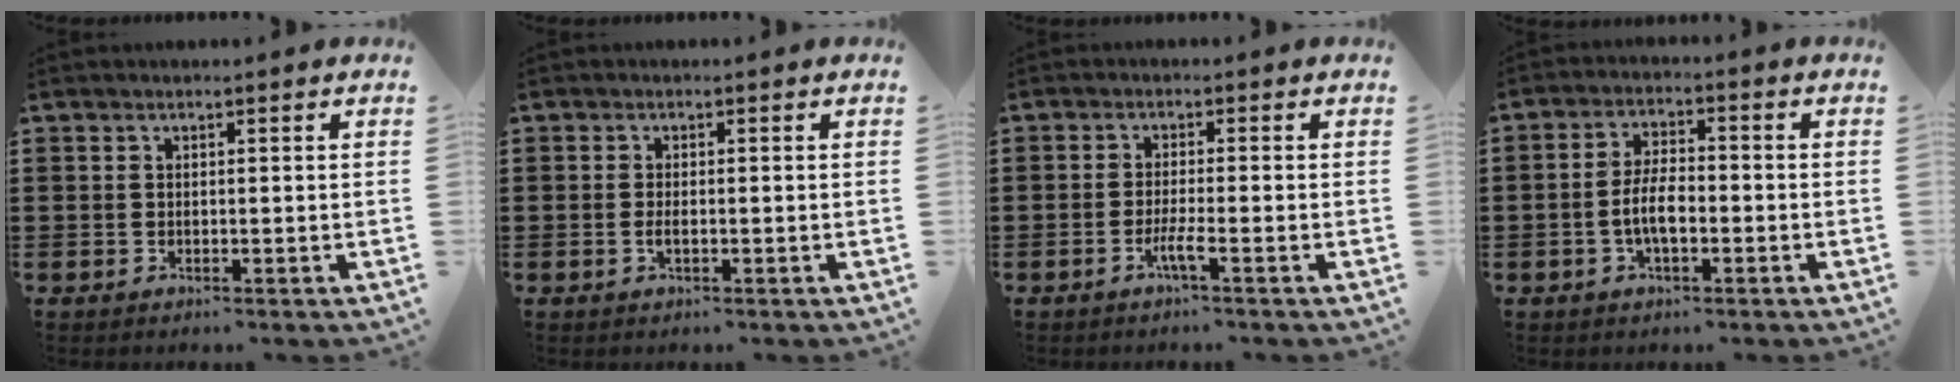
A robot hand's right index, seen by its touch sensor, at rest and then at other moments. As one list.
[{"total": 1.3, "force": [-0.4, 0.3, 1.2], "torque": [-0.023, -0.001, -0.006]}, {"total": 3.1, "force": [-1.7, -0.1, 2.6], "torque": [-0.051, -0.006, -0.035]}, {"total": 5.3, "force": [-1.5, 2.0, 4.7], "torque": [-0.103, -0.001, -0.031]}]